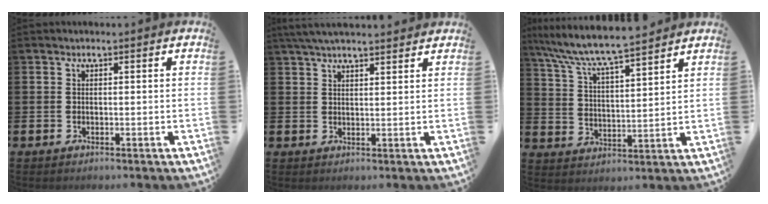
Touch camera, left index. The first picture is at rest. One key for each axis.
{"total": 4.3, "fx": 4.0, "fy": 0.7, "fz": 1.5, "tx": -0.036, "ty": -0.008, "tz": 0.074}
{"total": 8.0, "fx": 7.5, "fy": 0.4, "fz": 2.7, "tx": -0.083, "ty": -0.049, "tz": 0.131}